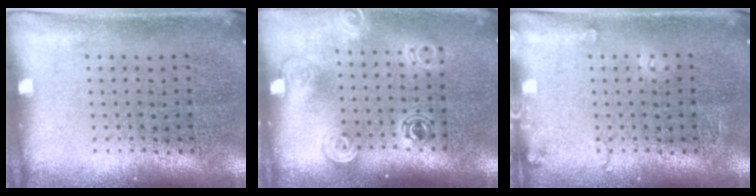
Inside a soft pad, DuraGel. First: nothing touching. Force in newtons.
{"total": 1.5, "press": 1.2, "slide": 0.9}
{"total": 1.3, "press": 1.3, "slide": 0.1}